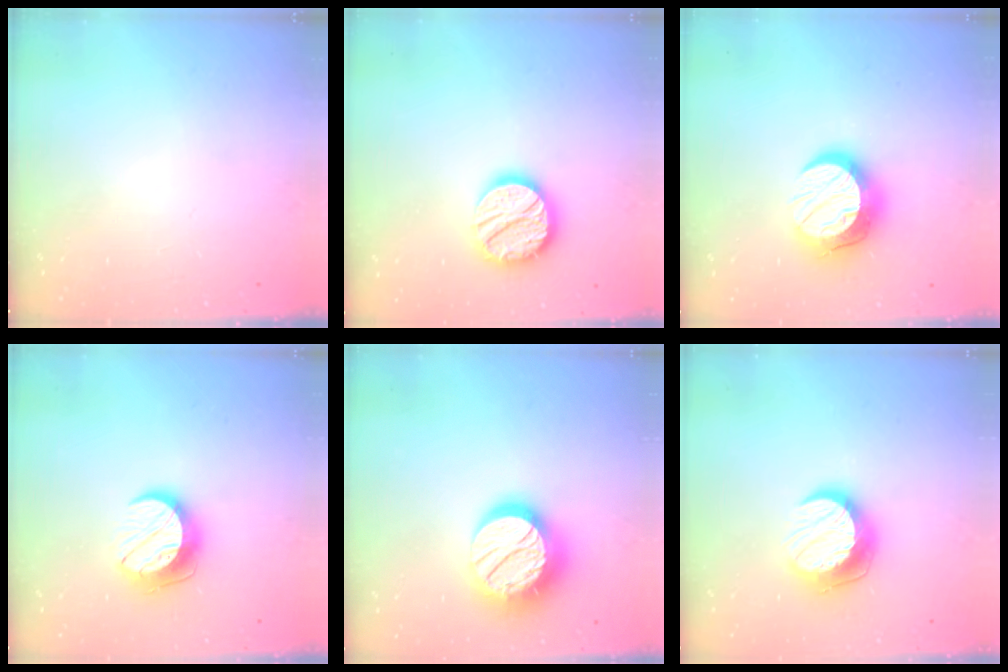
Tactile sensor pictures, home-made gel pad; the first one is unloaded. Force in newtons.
{"total": 16.5, "press": 16.5, "slide": 1.4}
{"total": 14.3, "press": 14.3, "slide": 1.0}
{"total": 11.2, "press": 11.2, "slide": 0.6}
{"total": 18.2, "press": 18.1, "slide": 1.1}
{"total": 12.0, "press": 11.9, "slide": 0.8}